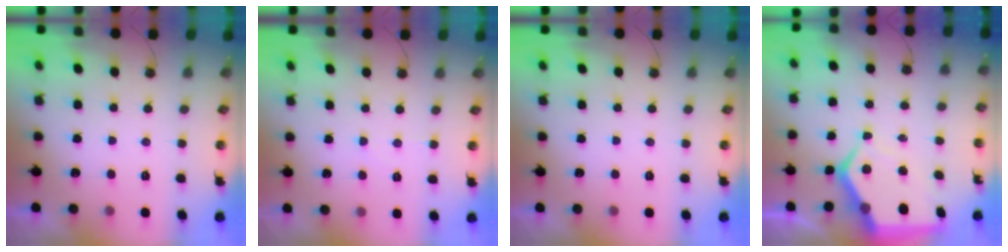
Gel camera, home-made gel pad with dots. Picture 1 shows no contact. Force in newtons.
{"total": 3.0, "press": 3.0, "slide": 0.6}
{"total": 0.0}
{"total": 11.4, "press": 11.3, "slide": 1.3}